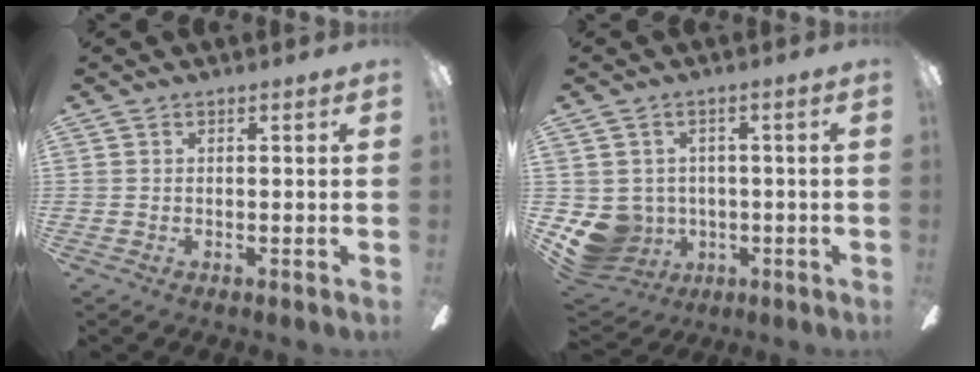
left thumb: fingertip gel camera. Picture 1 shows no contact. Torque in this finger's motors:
{"motor_torque": [0.09, 0.12, 0.13, -0.23, 0.02]}